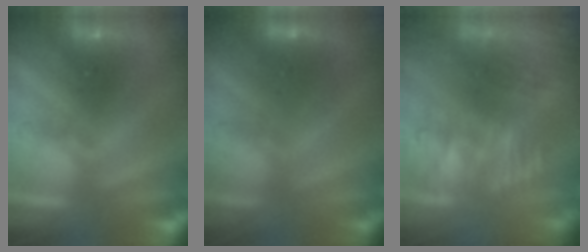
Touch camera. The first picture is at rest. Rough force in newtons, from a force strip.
{"total": 2.2}
{"total": 7.3}